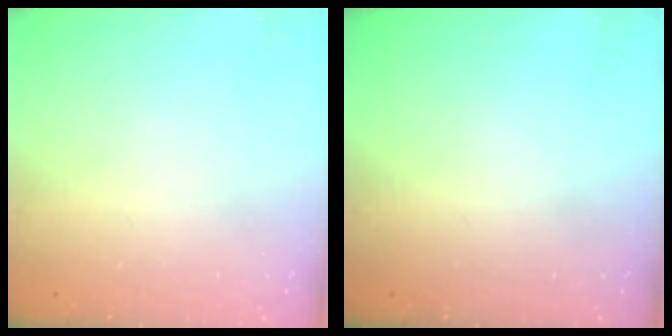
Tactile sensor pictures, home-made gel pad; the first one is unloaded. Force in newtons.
{"total": 0.0}